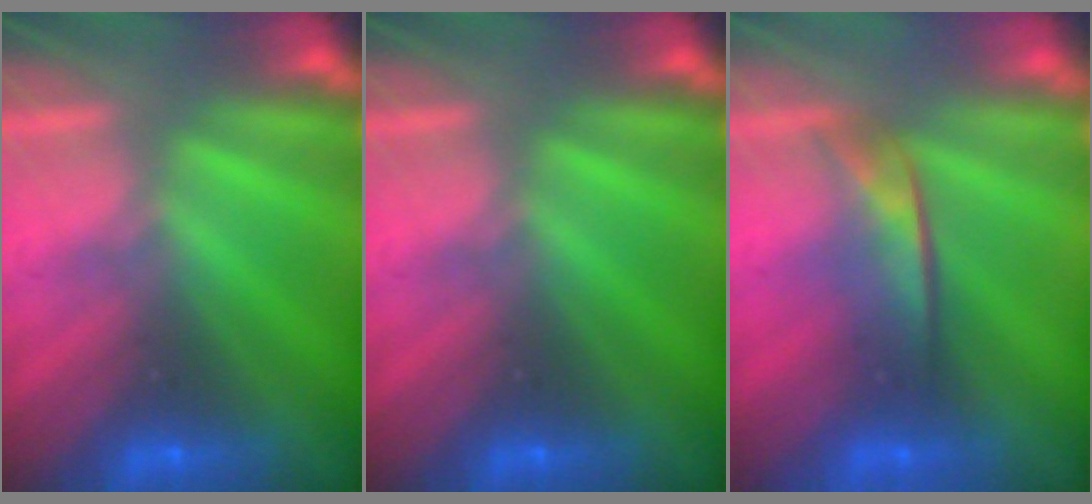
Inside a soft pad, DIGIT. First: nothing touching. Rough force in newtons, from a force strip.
{"total": 0.0}
{"total": 1.8}